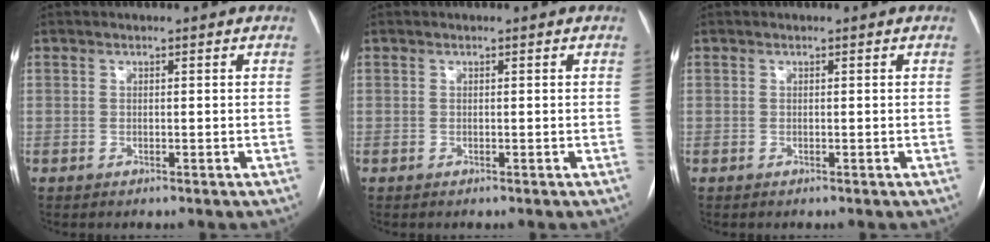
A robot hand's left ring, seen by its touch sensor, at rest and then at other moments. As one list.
[{"total": 0.0}, {"total": 0.0}]